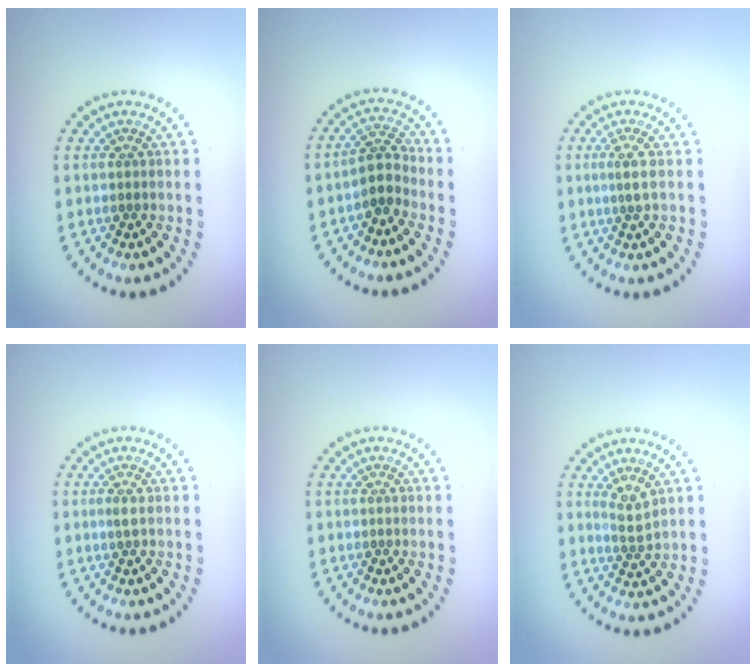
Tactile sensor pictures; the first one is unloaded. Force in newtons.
{"total": 2.6, "press": 2.0, "slide": 1.7}
{"total": 1.6, "press": 1.0, "slide": 1.2}
{"total": 0.9, "press": 0.6, "slide": 0.7}
{"total": 0.0}
{"total": 1.9, "press": 1.4, "slide": 1.3}